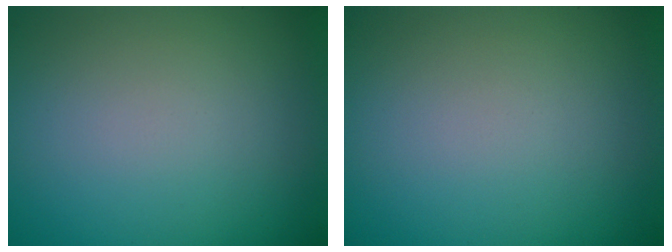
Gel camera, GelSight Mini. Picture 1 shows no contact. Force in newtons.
{"total": 0.0}